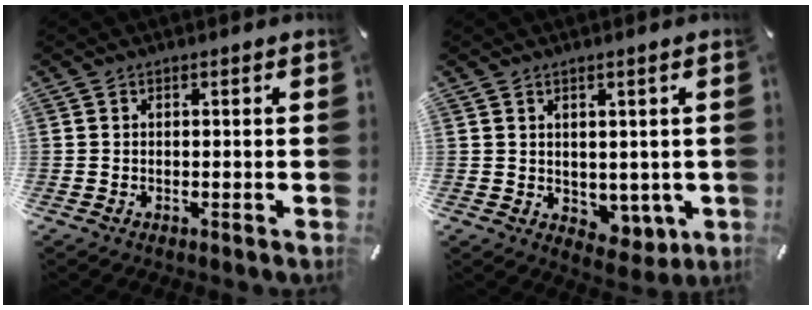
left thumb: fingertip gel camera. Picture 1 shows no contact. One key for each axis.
{"total": 4.2, "fx": 2.1, "fy": 3.5, "fz": 1.0, "tx": 0.002, "ty": -0.017, "tz": 0.038}